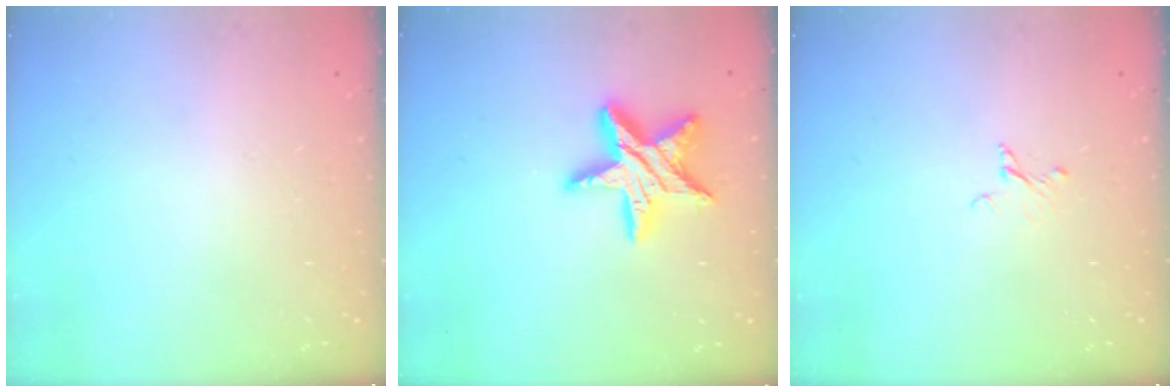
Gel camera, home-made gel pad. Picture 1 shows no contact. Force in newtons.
{"total": 15.3, "press": 15.3, "slide": 1.0}
{"total": 2.2, "press": 2.2, "slide": 0.1}